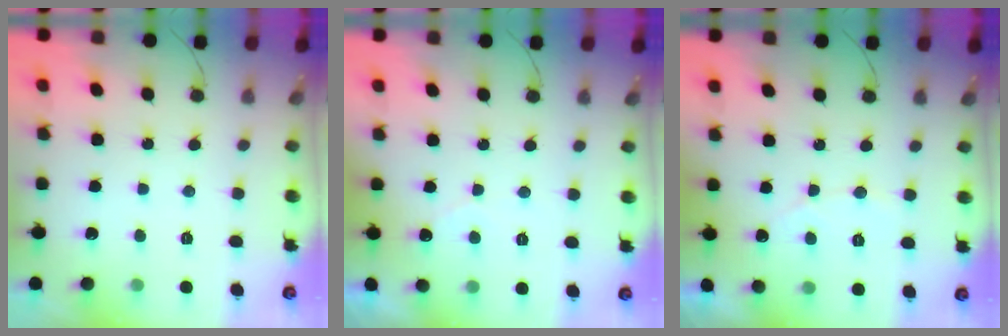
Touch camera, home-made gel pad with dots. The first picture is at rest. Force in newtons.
{"total": 3.1, "press": 3.1, "slide": 0.2}
{"total": 4.3, "press": 4.3, "slide": 0.3}